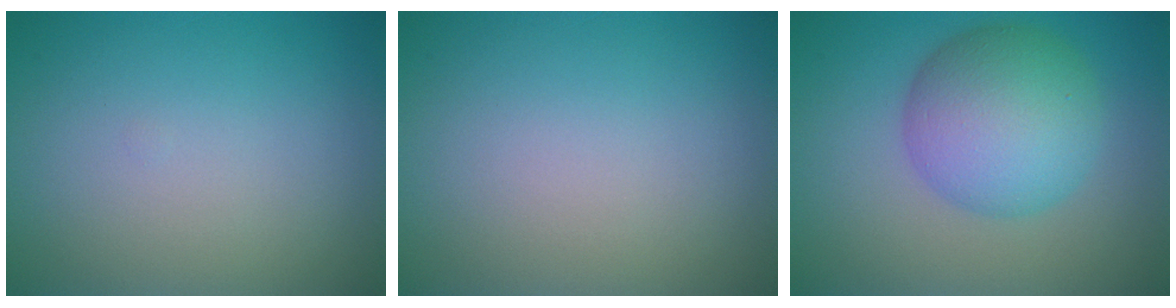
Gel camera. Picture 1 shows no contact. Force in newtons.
{"total": 0.0}
{"total": 7.5, "press": 7.5, "slide": 0.0}